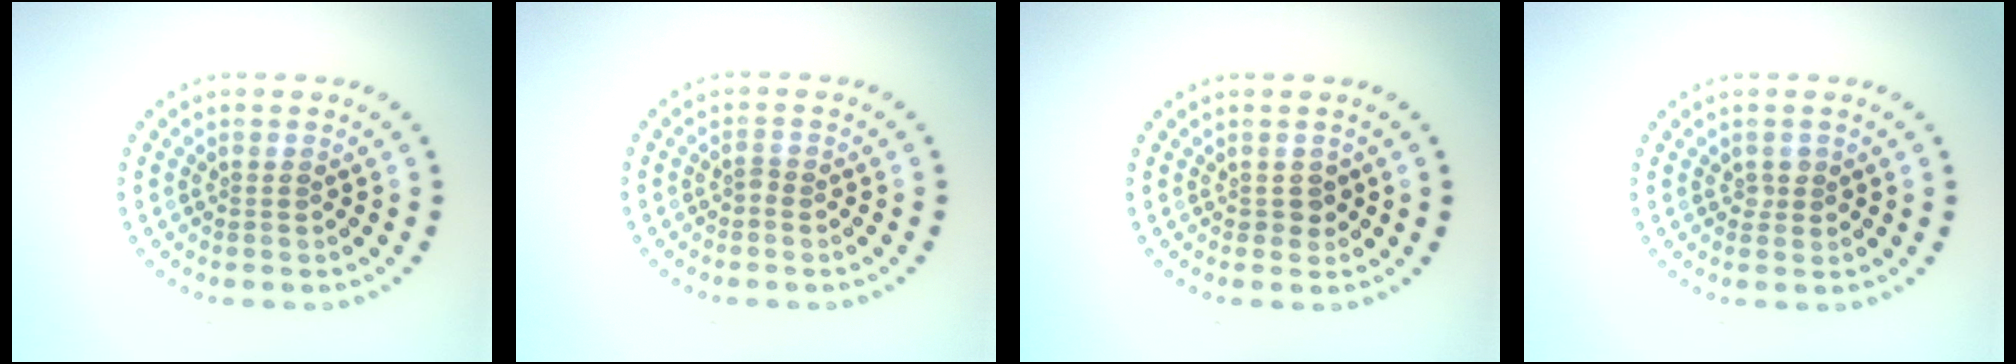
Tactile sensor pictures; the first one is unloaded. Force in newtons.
{"total": 0.8, "press": 0.6, "slide": 0.5}
{"total": 1.1, "press": 1.0, "slide": 0.5}
{"total": 1.0, "press": 1.0, "slide": 0.1}